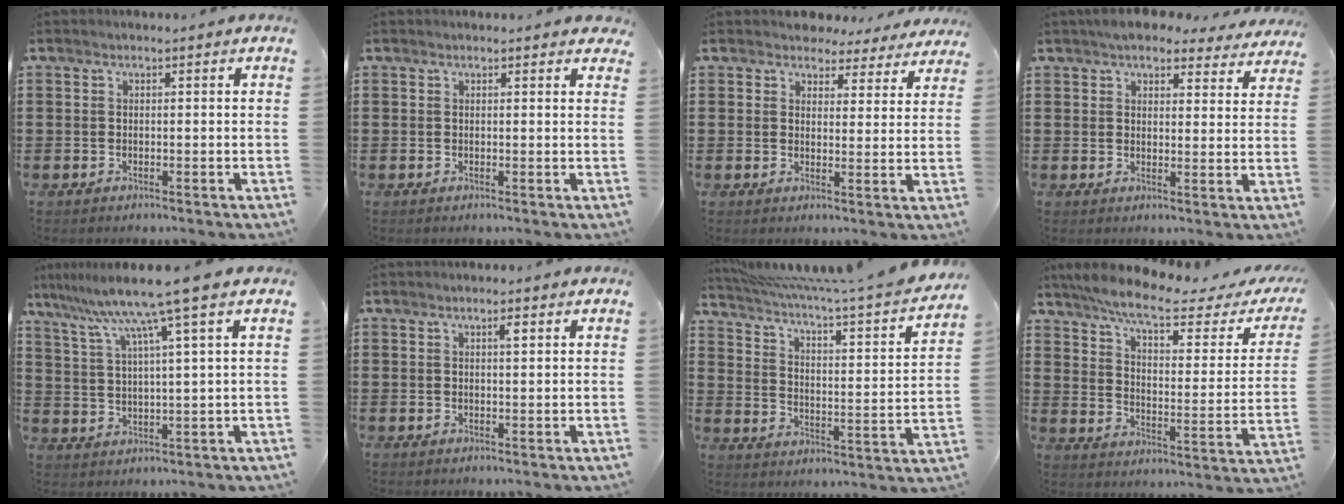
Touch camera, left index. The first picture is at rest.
{"total": 0.8, "force": [0.7, 0.2, 0.3], "torque": [0.000, 0.000, 0.011]}
{"total": 4.0, "force": [3.8, 1.2, 0.4], "torque": [-0.019, -0.014, 0.067]}
{"total": 5.3, "force": [4.7, 1.6, 1.7], "torque": [-0.042, -0.010, 0.087]}
{"total": 9.6, "force": [6.6, -1.2, 6.9], "torque": [-0.156, -0.028, 0.106]}
{"total": 1.4, "force": [0.6, 0.3, 1.3], "torque": [-0.017, -0.001, 0.007]}
{"total": 4.1, "force": [3.1, -0.4, 2.5], "torque": [-0.067, -0.039, 0.042]}
{"total": 7.6, "force": [5.9, 0.7, 4.7], "torque": [-0.111, -0.034, 0.095]}